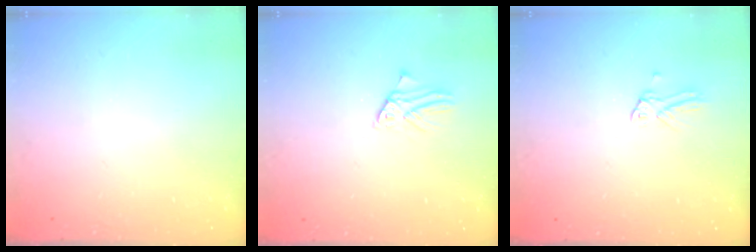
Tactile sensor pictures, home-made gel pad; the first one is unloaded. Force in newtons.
{"total": 1.3, "press": 1.3, "slide": 0.0}
{"total": 0.0}